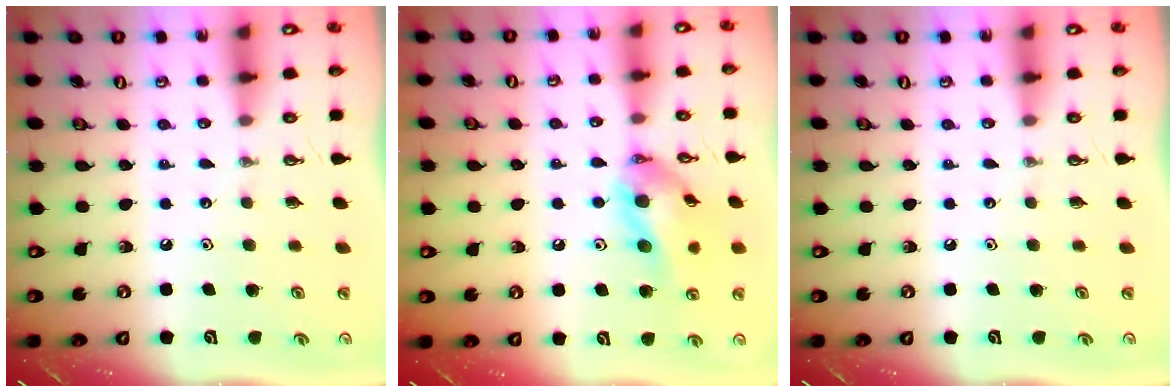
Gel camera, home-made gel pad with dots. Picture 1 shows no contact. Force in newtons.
{"total": 14.6, "press": 14.2, "slide": 3.2}
{"total": 0.0}